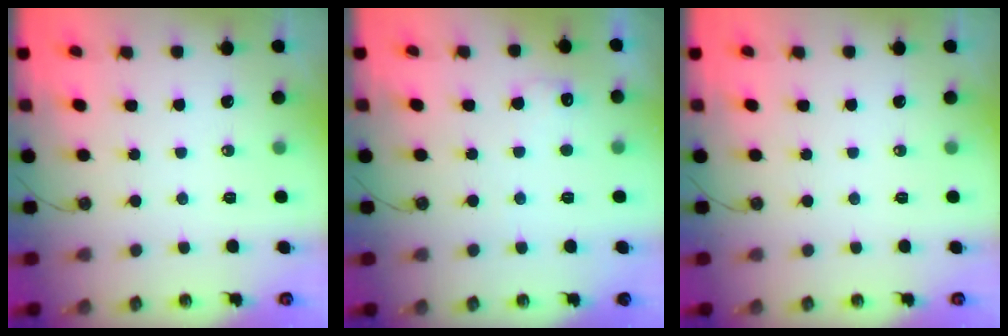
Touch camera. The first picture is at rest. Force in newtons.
{"total": 5.8, "press": 5.6, "slide": 1.4}
{"total": 0.0}